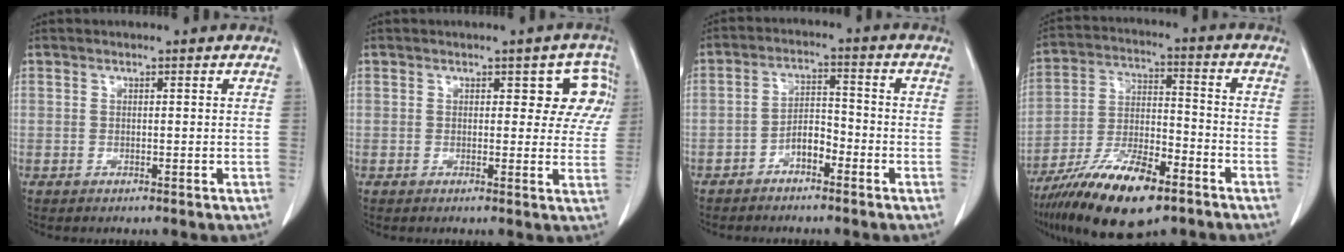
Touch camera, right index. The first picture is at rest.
{"total": 5.8, "force": [2.1, 3.2, 4.3], "torque": [-0.014, 0.013, 0.018]}
{"total": 4.2, "force": [-2.7, 1.8, 2.7], "torque": [-0.049, 0.018, -0.050]}
{"total": 16.2, "force": [-10.5, 4.7, 11.4], "torque": [-0.217, -0.012, -0.189]}